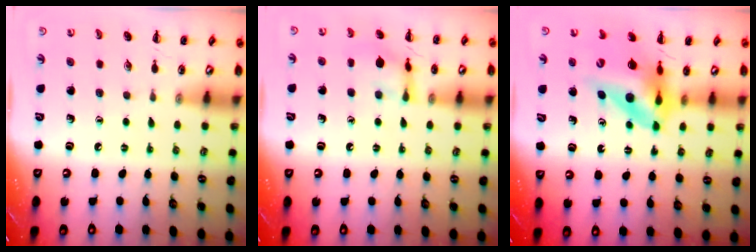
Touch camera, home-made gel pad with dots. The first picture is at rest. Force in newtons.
{"total": 9.4, "press": 9.4, "slide": 0.7}
{"total": 13.1, "press": 12.4, "slide": 4.1}